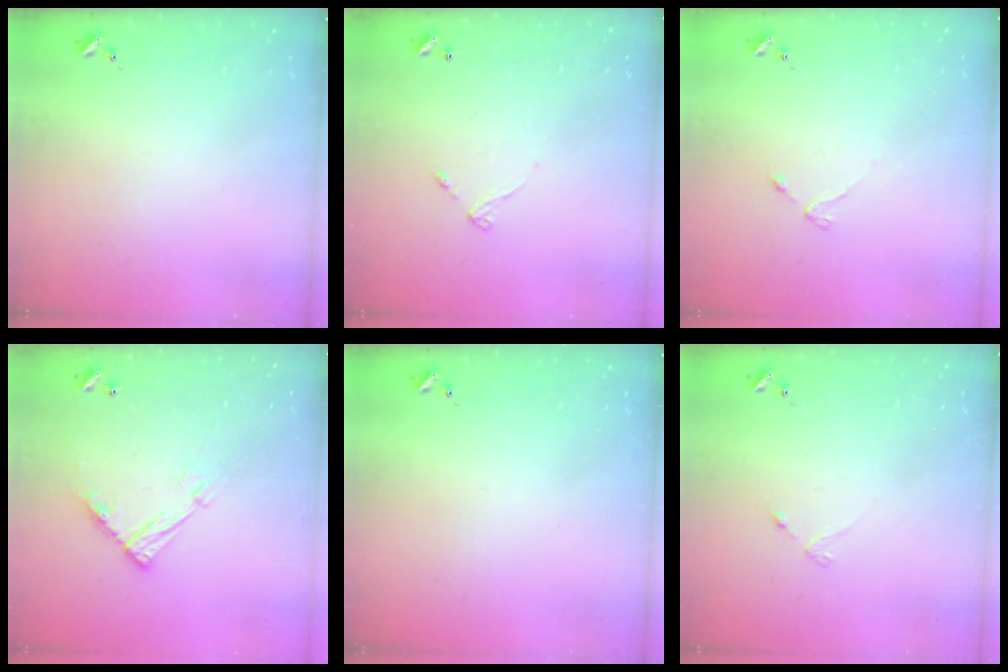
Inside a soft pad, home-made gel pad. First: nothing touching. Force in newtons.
{"total": 5.0, "press": 5.0, "slide": 0.3}
{"total": 2.9, "press": 2.8, "slide": 0.4}
{"total": 12.8, "press": 12.8, "slide": 0.7}
{"total": 0.0}
{"total": 2.3, "press": 2.3, "slide": 0.3}